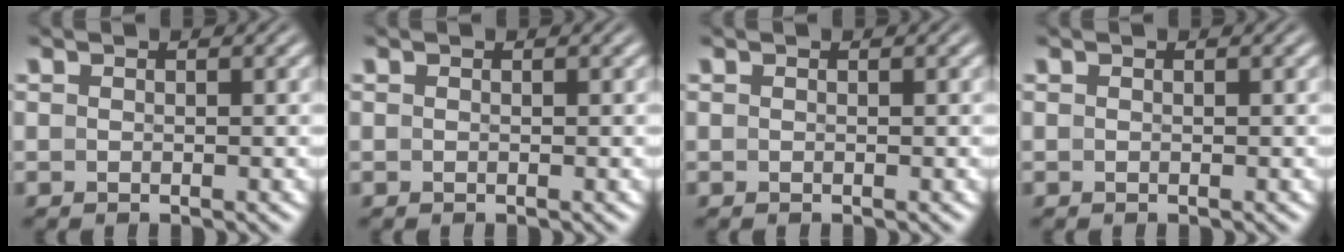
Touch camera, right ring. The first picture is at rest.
{"total": 0.0}
{"total": 0.0}
{"total": 0.0}